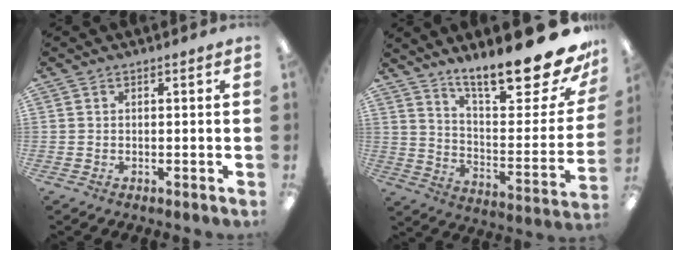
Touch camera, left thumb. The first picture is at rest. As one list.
[{"total": 21.1, "force": [16.5, 4.5, 12.4], "torque": [-0.172, -0.127, 0.265]}]